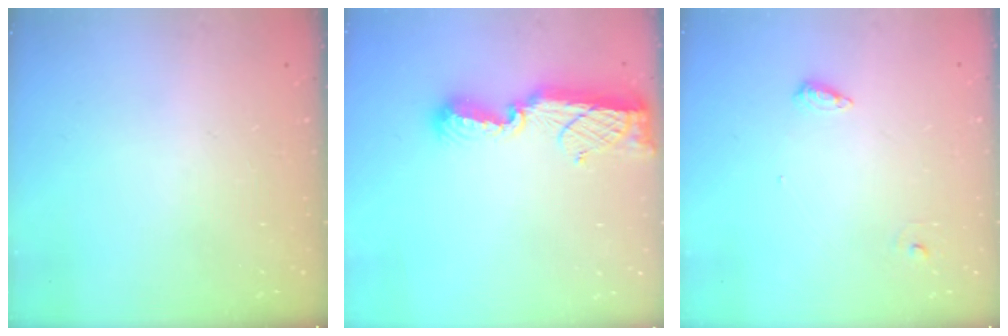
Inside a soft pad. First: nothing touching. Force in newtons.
{"total": 11.3, "press": 11.3, "slide": 0.8}
{"total": 6.2, "press": 6.1, "slide": 1.2}